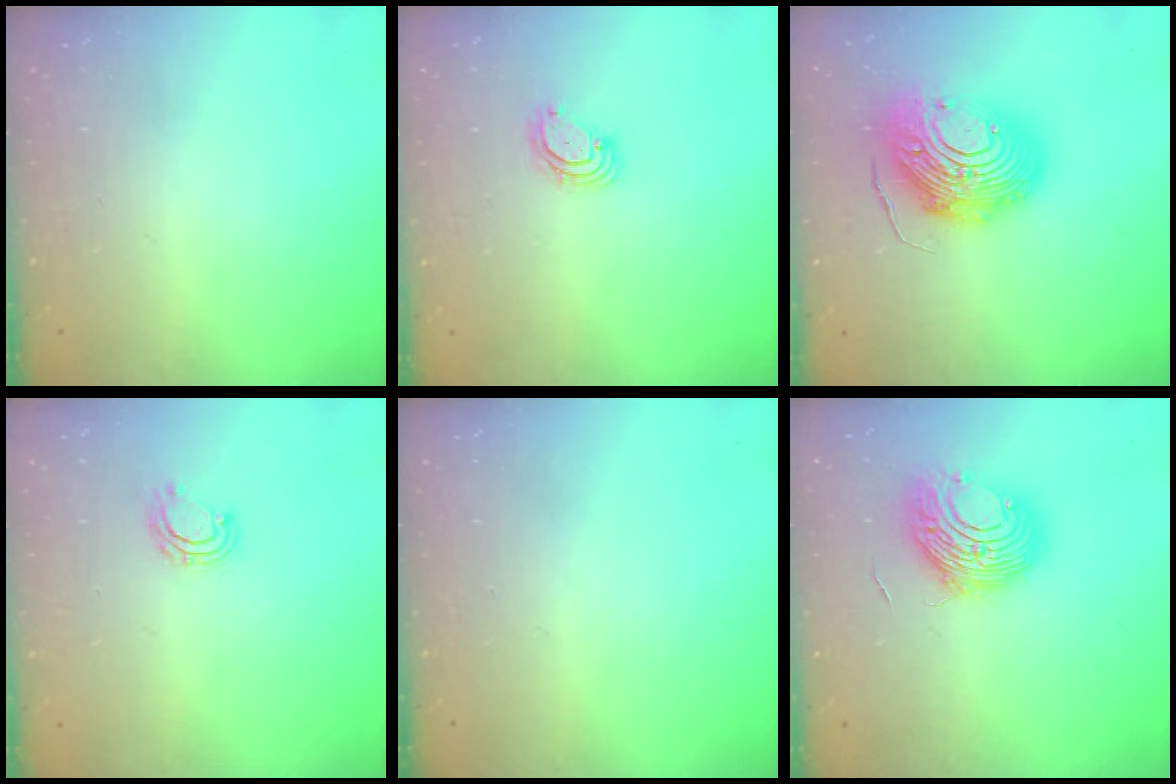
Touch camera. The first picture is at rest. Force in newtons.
{"total": 3.4, "press": 3.4, "slide": 0.3}
{"total": 18.1, "press": 18.0, "slide": 1.6}
{"total": 6.1, "press": 6.0, "slide": 1.1}
{"total": 0.0}
{"total": 11.1, "press": 11.1, "slide": 0.9}